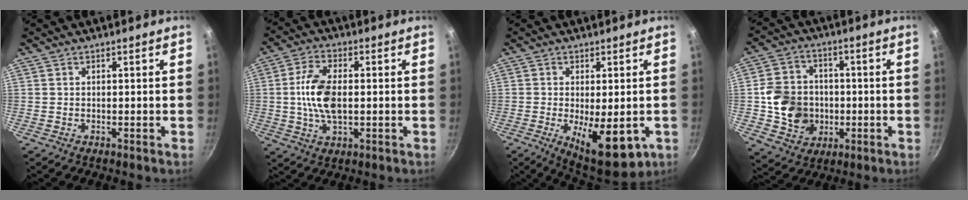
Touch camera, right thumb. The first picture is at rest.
{"total": 10.1, "force": [0.0, 5.3, 8.6], "torque": [-0.172, 0.003, 0.001]}
{"total": 12.5, "force": [-3.7, 5.1, 10.8], "torque": [-0.149, -0.015, -0.038]}
{"total": 12.7, "force": [-1.3, 10.8, 6.4], "torque": [-0.080, 0.009, -0.019]}